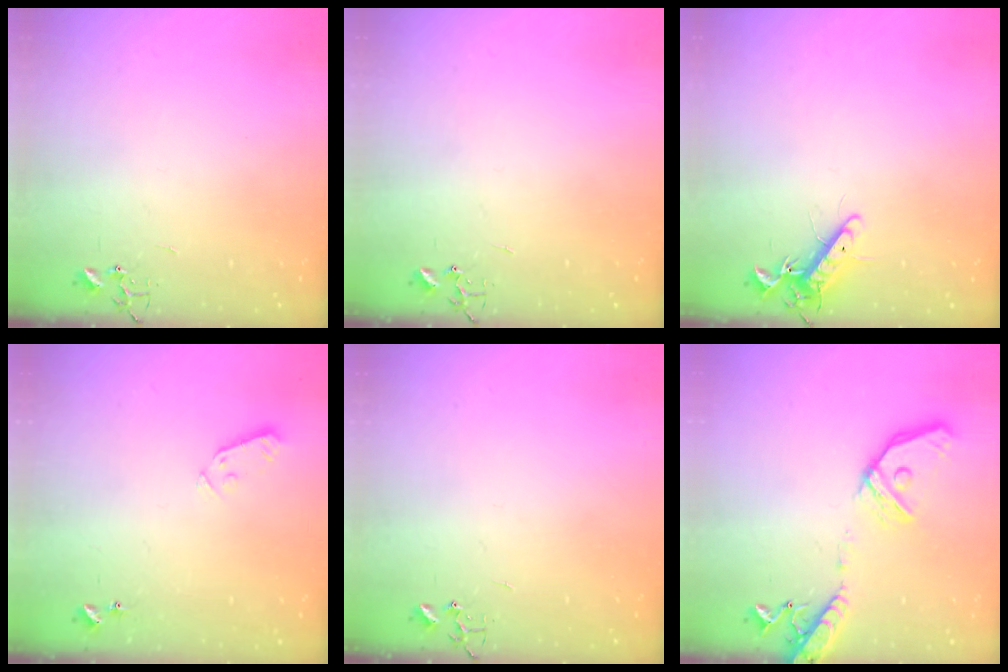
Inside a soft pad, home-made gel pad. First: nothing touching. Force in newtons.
{"total": 0.0}
{"total": 11.3, "press": 11.2, "slide": 1.5}
{"total": 3.8, "press": 3.7, "slide": 0.8}
{"total": 0.0}
{"total": 16.3, "press": 16.0, "slide": 3.2}